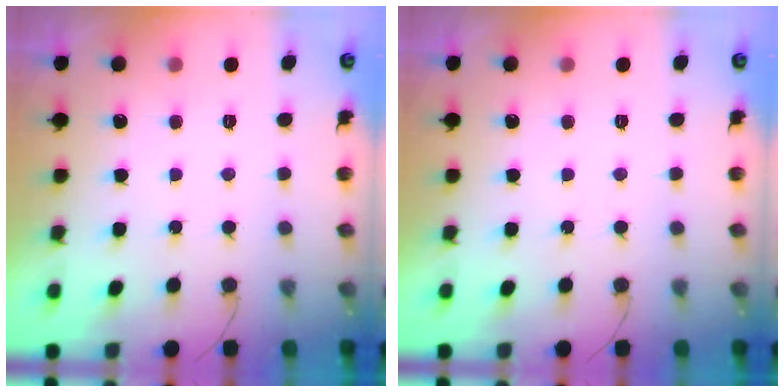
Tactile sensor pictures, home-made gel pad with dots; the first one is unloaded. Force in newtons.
{"total": 0.0}